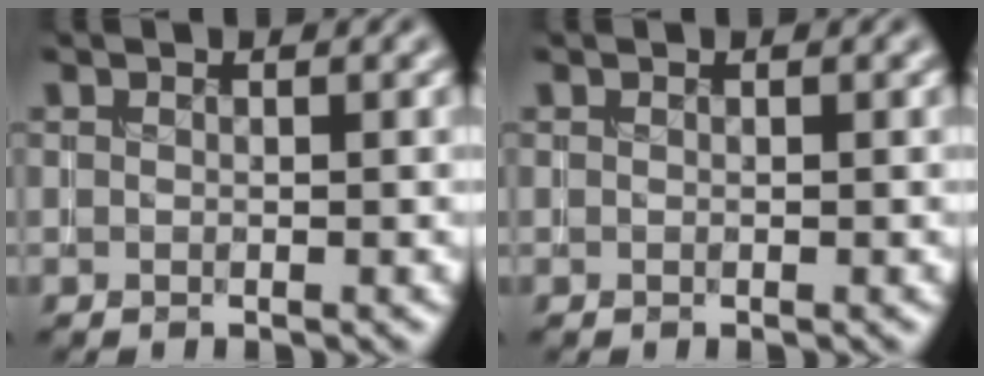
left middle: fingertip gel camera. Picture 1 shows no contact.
{"total": 0.0}